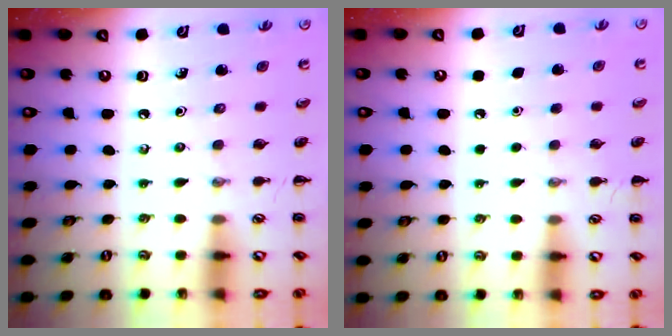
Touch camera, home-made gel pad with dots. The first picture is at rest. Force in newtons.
{"total": 1.8, "press": 1.8, "slide": 0.1}